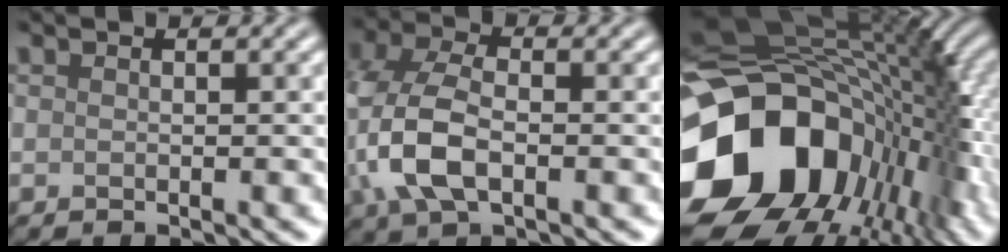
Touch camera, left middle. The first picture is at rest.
{"total": 6.8, "force": [-1.1, 4.0, 5.4], "torque": [-0.135, 0.005, -0.029]}
{"total": 17.3, "force": [-4.2, 12.6, 11.0], "torque": [-0.217, -0.028, -0.059]}